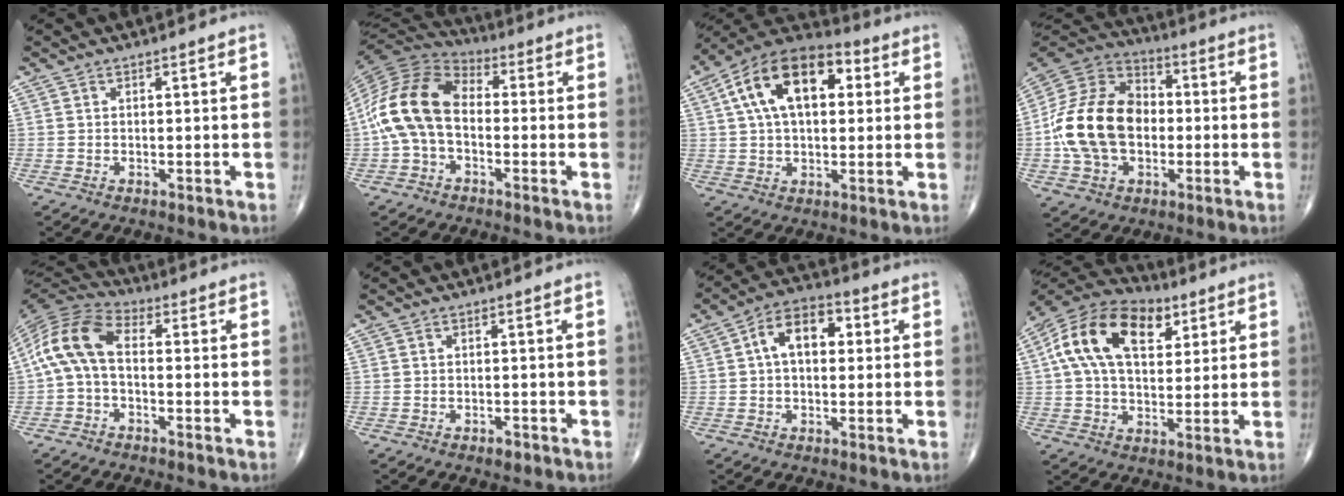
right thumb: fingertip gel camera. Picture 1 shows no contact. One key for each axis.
{"total": 15.1, "fx": -1.2, "fy": 9.8, "fz": 11.4, "tx": -0.223, "ty": 0.036, "tz": -0.035}
{"total": 17.9, "fx": 4.7, "fy": 10.2, "fz": 13.9, "tx": -0.216, "ty": 0.024, "tz": 0.068}
{"total": 19.6, "fx": -1.6, "fy": 14.0, "fz": 13.7, "tx": -0.237, "ty": 0.029, "tz": -0.029}
{"total": 10.8, "fx": -0.4, "fy": 6.1, "fz": 9.0, "tx": -0.180, "ty": 0.030, "tz": -0.022}
{"total": 1.6, "fx": -1.0, "fy": 0.9, "fz": 0.9, "tx": -0.013, "ty": 0.000, "tz": -0.015}
{"total": 9.5, "fx": 1.4, "fy": 6.0, "fz": 7.3, "tx": -0.105, "ty": 0.028, "tz": 0.014}
{"total": 18.5, "fx": 6.1, "fy": 11.2, "fz": 13.4, "tx": -0.227, "ty": 0.007, "tz": 0.096}